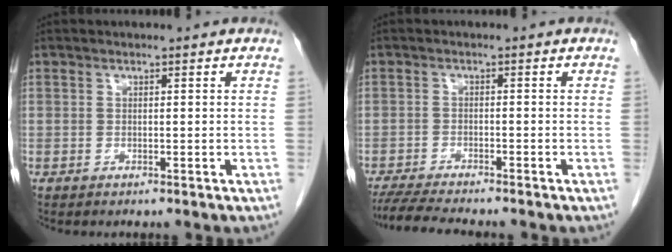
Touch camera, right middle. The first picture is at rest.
{"total": 7.1, "force": [-6.4, 0.1, 3.1], "torque": [-0.052, -0.019, -0.105]}